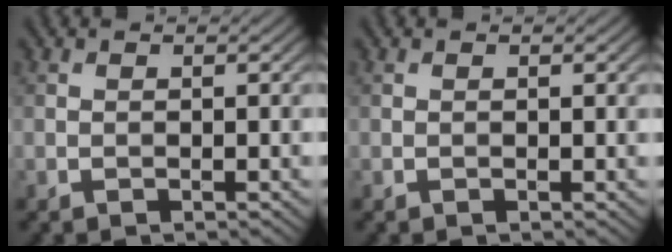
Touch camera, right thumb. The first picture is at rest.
{"total": 0.0}